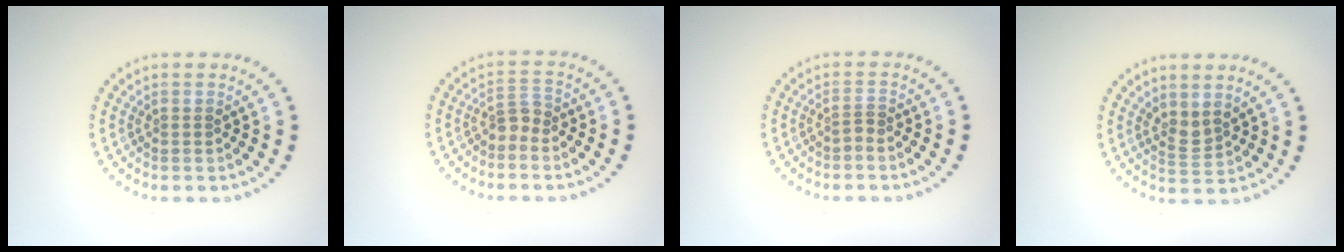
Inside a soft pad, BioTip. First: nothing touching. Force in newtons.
{"total": 1.7, "press": 1.2, "slide": 1.1}
{"total": 0.7, "press": 0.4, "slide": 0.6}
{"total": 1.9, "press": 1.4, "slide": 1.2}